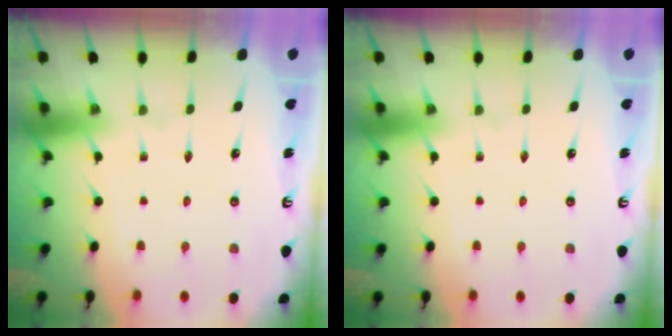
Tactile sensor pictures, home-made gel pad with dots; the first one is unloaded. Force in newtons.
{"total": 0.0}